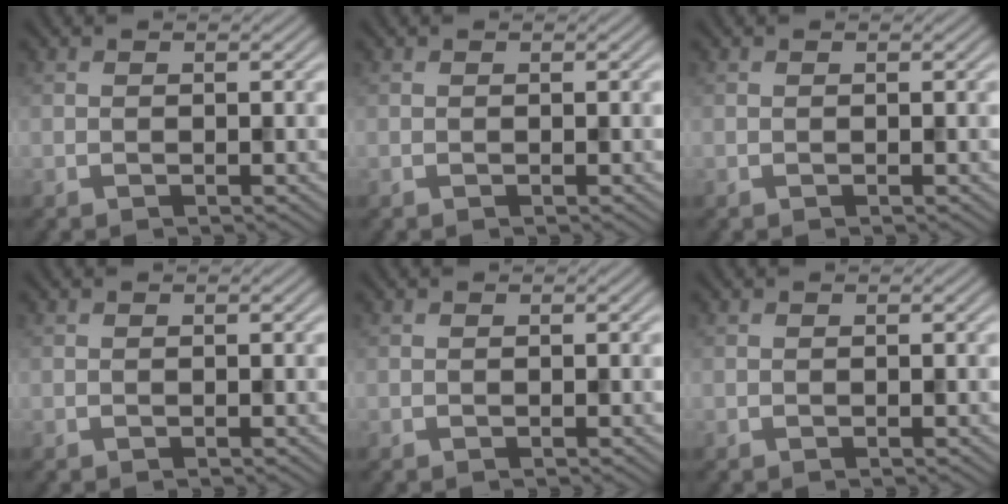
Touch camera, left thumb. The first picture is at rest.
{"total": 0.0}
{"total": 0.0}
{"total": 0.0}
{"total": 0.0}
{"total": 0.0}